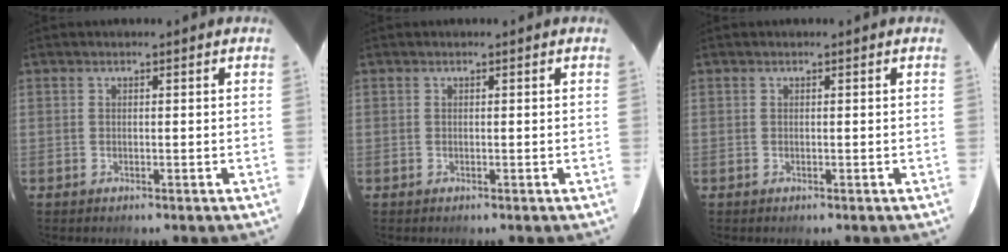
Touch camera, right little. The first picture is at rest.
{"total": 0.0}
{"total": 0.0}